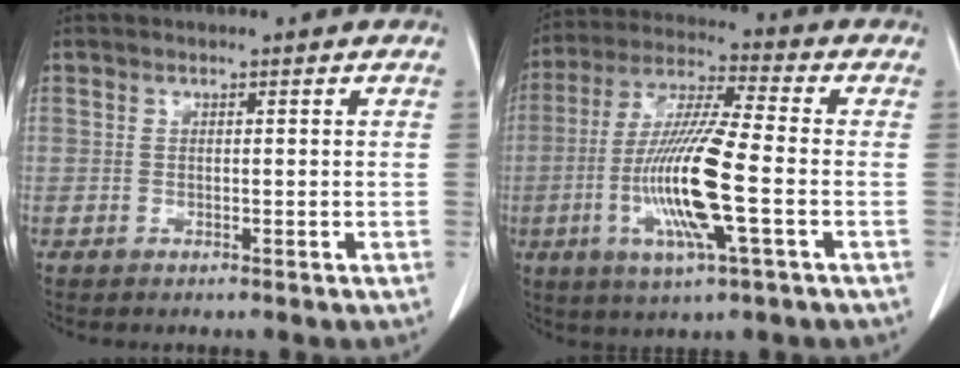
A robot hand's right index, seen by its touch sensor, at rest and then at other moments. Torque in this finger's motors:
{"motor_torque": [2.14, 0.00, 1.05, 0.20]}